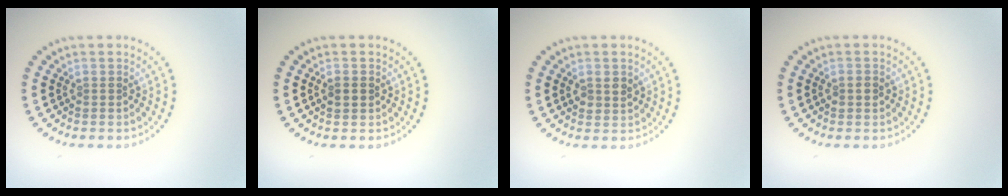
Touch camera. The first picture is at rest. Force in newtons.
{"total": 1.9, "press": 1.9, "slide": 0.1}
{"total": 1.6, "press": 1.6, "slide": 0.4}
{"total": 1.5, "press": 1.5, "slide": 0.2}